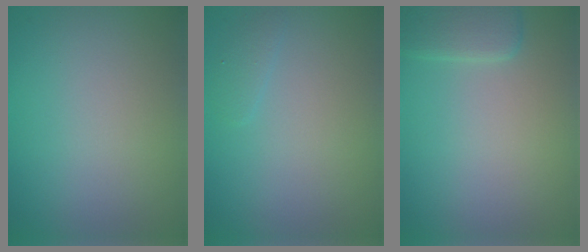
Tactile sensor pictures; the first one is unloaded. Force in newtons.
{"total": 0.8, "press": 0.8, "slide": 0.1}
{"total": 2.5, "press": 2.5, "slide": 0.2}